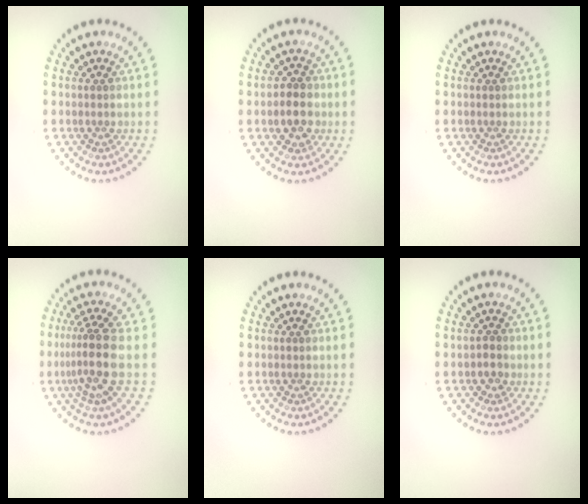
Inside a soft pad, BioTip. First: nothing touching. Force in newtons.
{"total": 2.8, "press": 2.7, "slide": 0.7}
{"total": 0.0}
{"total": 4.1, "press": 3.2, "slide": 2.5}
{"total": 0.0}
{"total": 0.7, "press": 0.7, "slide": 0.3}